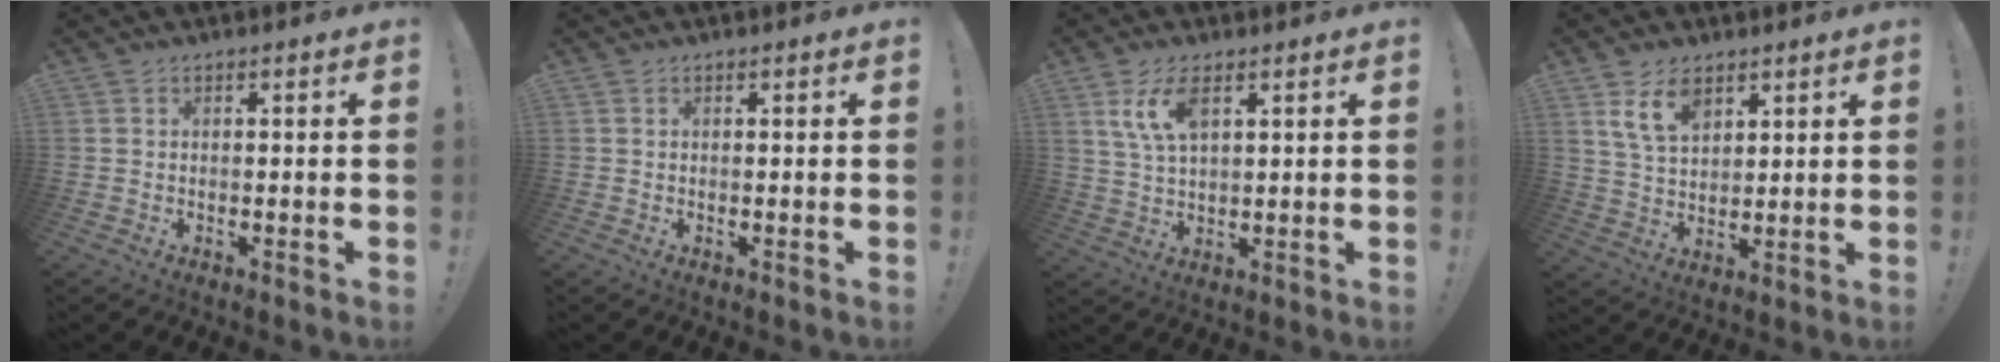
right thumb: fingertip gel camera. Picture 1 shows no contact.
{"total": 0.0}
{"total": 8.1, "force": [4.0, 3.3, 6.2], "torque": [-0.115, -0.008, 0.075]}
{"total": 9.1, "force": [5.4, 5.1, 5.2], "torque": [-0.097, -0.016, 0.104]}